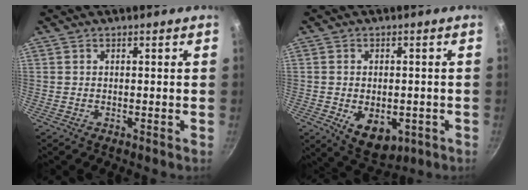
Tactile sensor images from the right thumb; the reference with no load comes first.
{"total": 9.0, "force": [-2.4, 5.7, 6.4], "torque": [-0.072, -0.004, -0.019]}